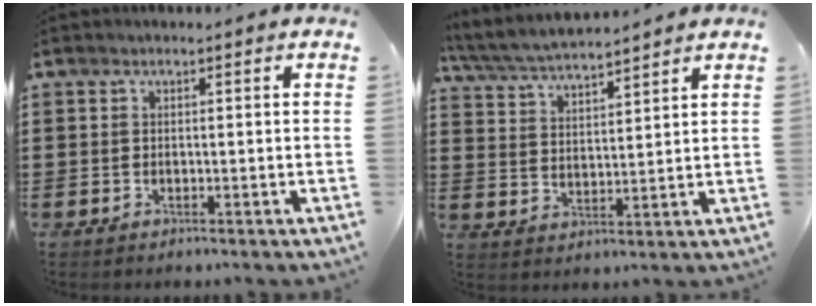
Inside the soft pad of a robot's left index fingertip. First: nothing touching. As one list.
[{"total": 4.9, "force": [4.8, 0.1, 1.2], "torque": [-0.044, -0.024, 0.083]}]